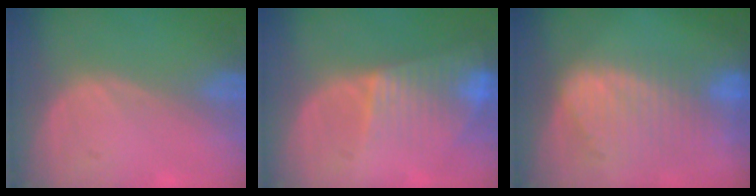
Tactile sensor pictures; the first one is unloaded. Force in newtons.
{"total": 7.9, "press": 6.7, "slide": 4.3}
{"total": 9.3, "press": 8.1, "slide": 4.4}